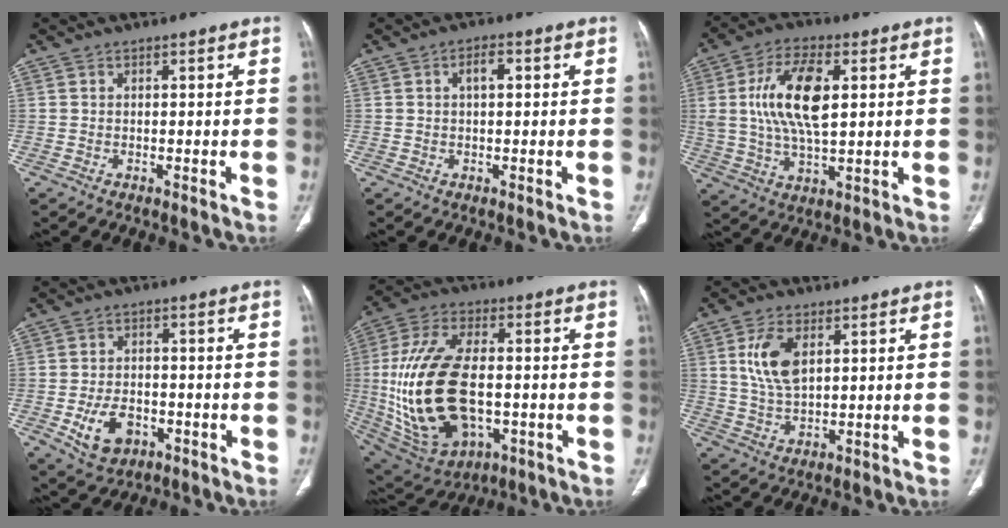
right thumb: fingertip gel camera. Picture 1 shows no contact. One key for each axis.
{"total": 2.7, "fx": 0.6, "fy": 1.3, "fz": 2.3, "tx": -0.038, "ty": 0.008, "tz": 0.008}
{"total": 14.4, "fx": 2.9, "fy": 6.8, "fz": 12.4, "tx": -0.239, "ty": -0.002, "tz": 0.054}
{"total": 7.7, "fx": -2.8, "fy": 5.2, "fz": 5.0, "tx": -0.078, "ty": 0.013, "tz": -0.037}
{"total": 24.4, "fx": -2.3, "fy": 13.6, "fz": 20.1, "tx": -0.406, "ty": 0.002, "tz": -0.016}
{"total": 8.1, "fx": 2.6, "fy": 4.2, "fz": 6.4, "tx": -0.127, "ty": -0.010, "tz": 0.055}